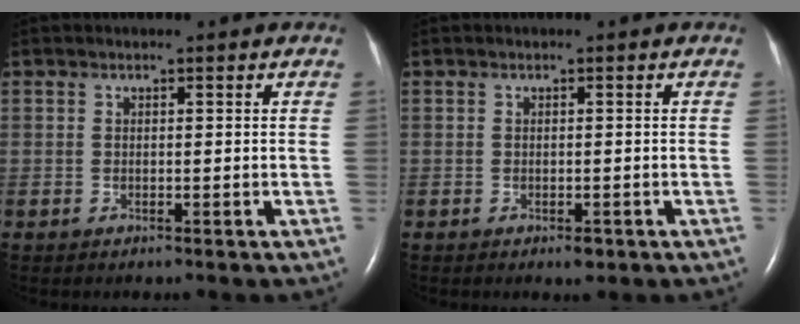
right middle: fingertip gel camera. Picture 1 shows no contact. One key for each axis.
{"total": 1.0, "fx": -0.6, "fy": 0.5, "fz": 0.7, "tx": -0.011, "ty": -0.002, "tz": -0.003}